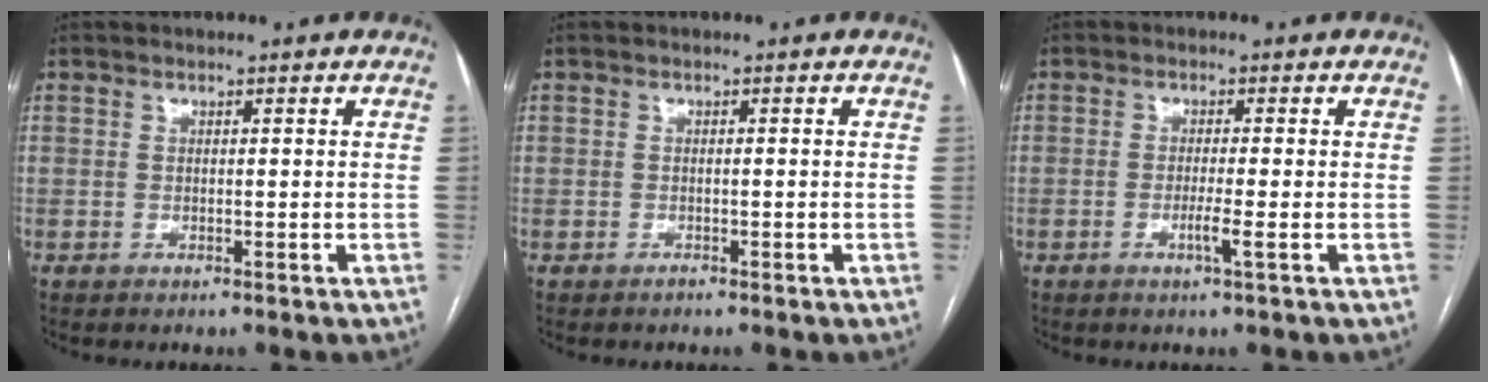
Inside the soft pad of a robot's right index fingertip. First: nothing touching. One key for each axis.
{"total": 0.5, "fx": -0.4, "fy": 0.3, "fz": 0.0, "tx": 0.001, "ty": 0.001, "tz": -0.009}
{"total": 2.5, "fx": -0.9, "fy": -0.5, "fz": 2.3, "tx": -0.045, "ty": -0.005, "tz": -0.017}